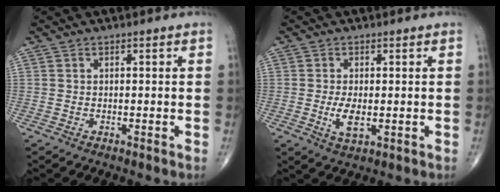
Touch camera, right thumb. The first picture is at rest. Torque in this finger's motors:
{"motor_torque": [2.21, 2.80, 0.63, 0.14, 0.20]}